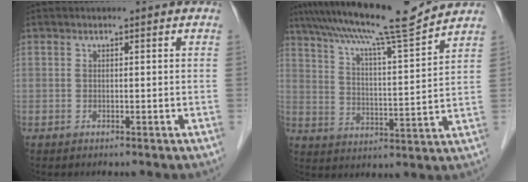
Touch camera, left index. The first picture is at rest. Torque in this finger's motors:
{"motor_torque": [0.60, -0.66, 0.42, 0.16]}